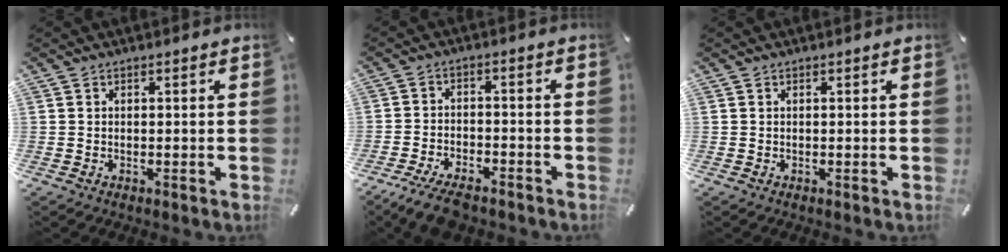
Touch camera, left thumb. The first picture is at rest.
{"total": 7.1, "force": [-5.8, 2.5, 3.3], "torque": [-0.070, 0.022, -0.110]}
{"total": 0.0}